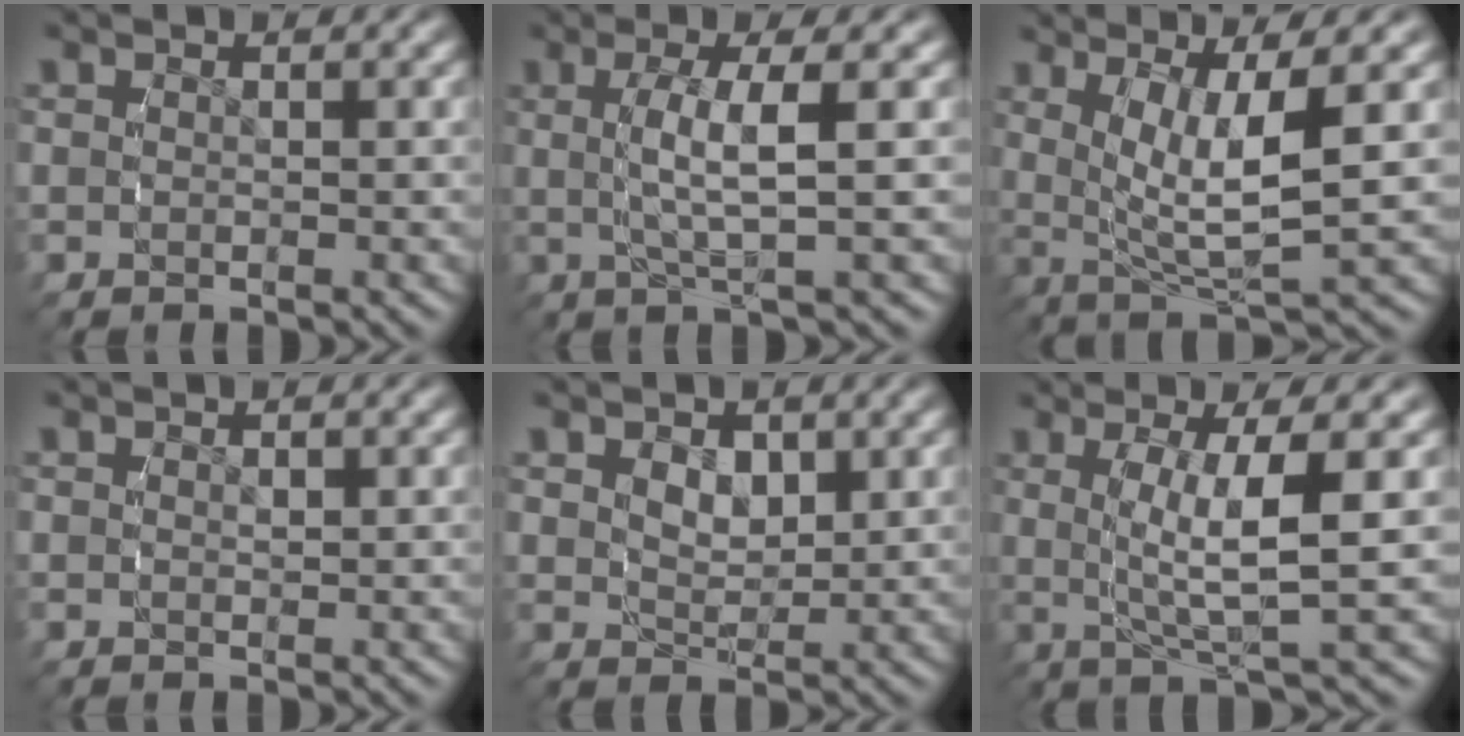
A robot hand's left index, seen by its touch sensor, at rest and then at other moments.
{"total": 3.6, "force": [0.3, -0.4, 3.6], "torque": [-0.061, 0.011, 0.002]}
{"total": 6.7, "force": [1.2, 2.8, 6.0], "torque": [-0.110, -0.005, 0.021]}
{"total": 0.0}
{"total": 2.1, "force": [1.0, 1.2, 1.4], "torque": [-0.013, -0.006, 0.022]}
{"total": 5.3, "force": [0.7, 0.5, 5.2], "torque": [-0.079, 0.009, 0.011]}